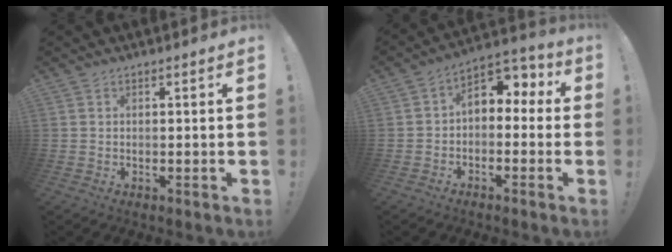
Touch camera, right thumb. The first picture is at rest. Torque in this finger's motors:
{"motor_torque": [1.45, 1.64, 1.08, -0.19, 0.01]}